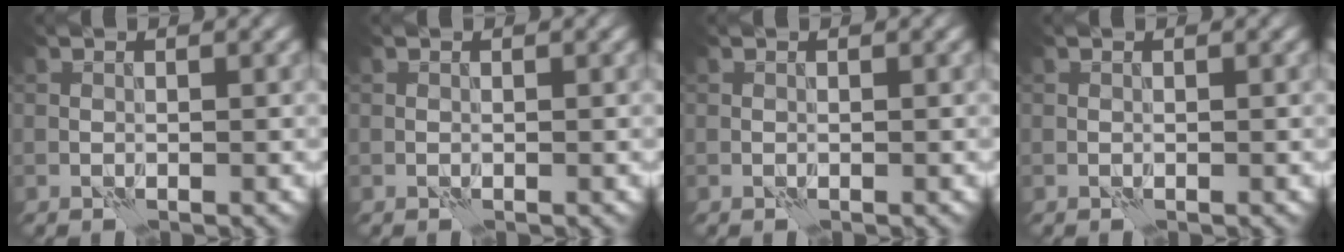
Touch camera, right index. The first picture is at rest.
{"total": 0.0}
{"total": 0.0}
{"total": 0.0}